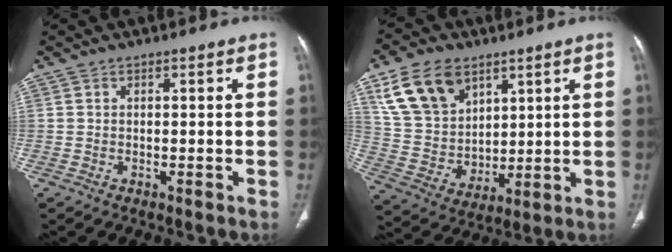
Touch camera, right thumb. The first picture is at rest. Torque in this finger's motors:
{"motor_torque": [-1.21, 1.41, 0.15, -0.14, 0.08]}